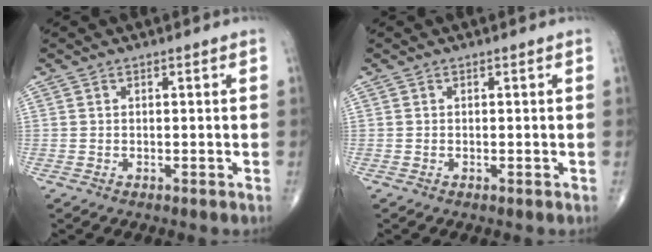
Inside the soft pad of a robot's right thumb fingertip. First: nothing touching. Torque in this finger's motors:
{"motor_torque": [0.02, -0.27, 0.15, 0.08, 0.00]}